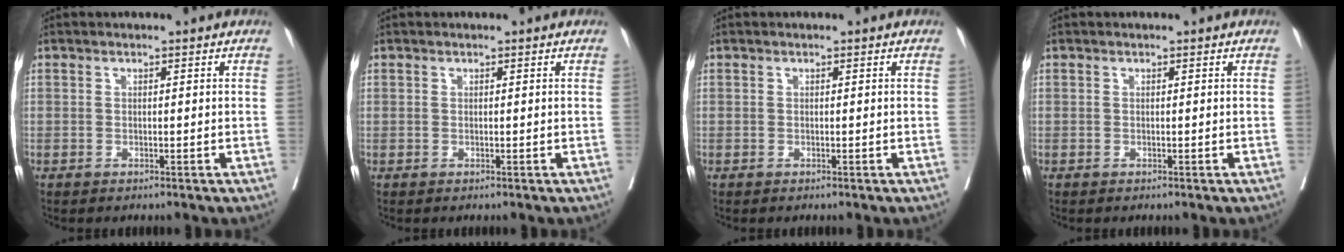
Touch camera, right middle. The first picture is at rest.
{"total": 0.0}
{"total": 0.0}
{"total": 0.0}